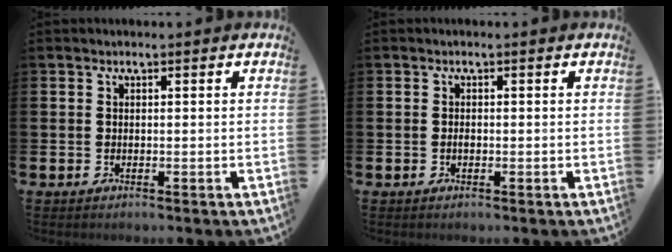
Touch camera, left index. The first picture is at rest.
{"total": 0.7, "force": [-0.2, 0.4, 0.6], "torque": [-0.007, 0.000, -0.006]}